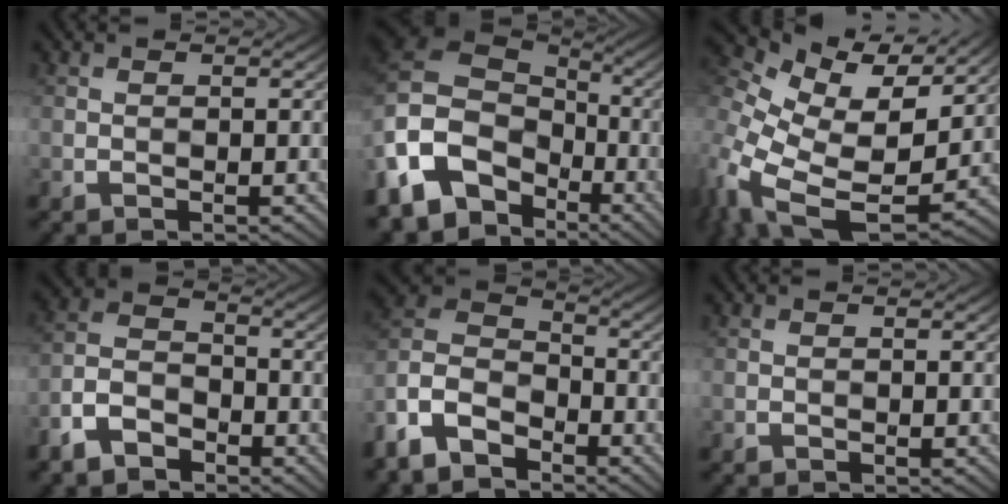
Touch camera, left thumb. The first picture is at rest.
{"total": 15.9, "force": [-6.3, 12.3, 7.8], "torque": [-0.248, -0.017, -0.107]}
{"total": 15.9, "force": [3.9, 10.8, 11.1], "torque": [-0.269, -0.011, 0.087]}
{"total": 6.4, "force": [-4.4, 3.5, 3.1], "torque": [-0.067, -0.001, -0.101]}
{"total": 11.0, "force": [-7.7, 5.7, 5.5], "torque": [-0.144, -0.011, -0.175]}
{"total": 0.0}